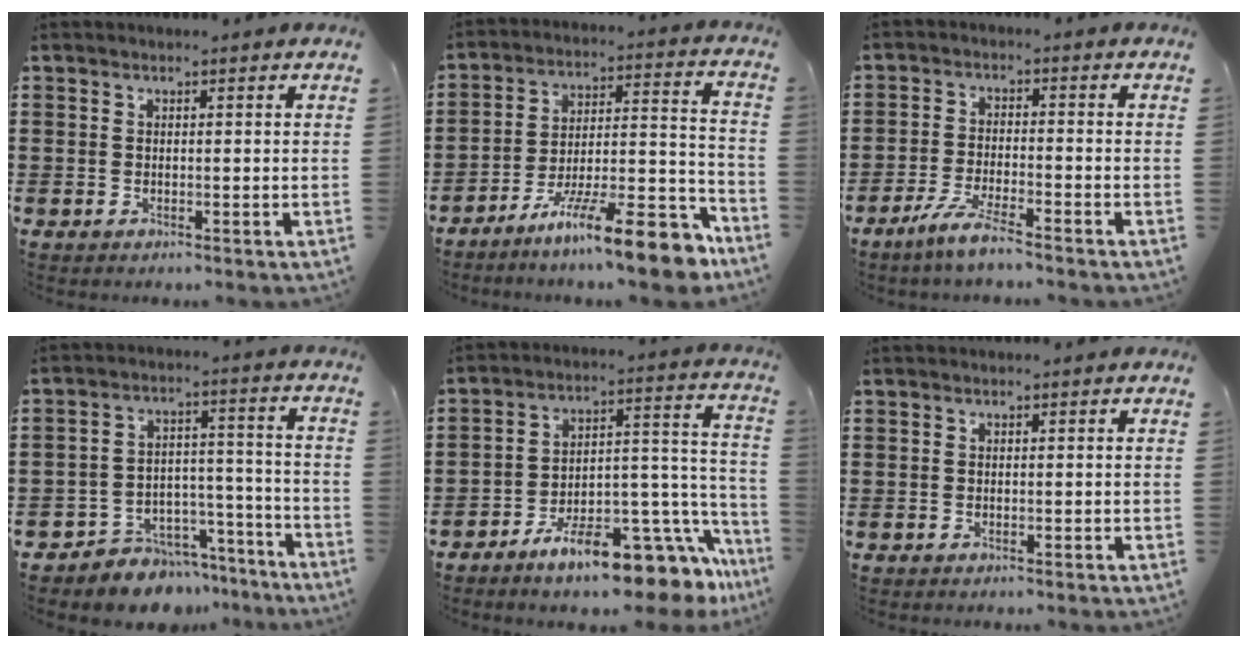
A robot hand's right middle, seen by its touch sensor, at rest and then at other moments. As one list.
[{"total": 14.8, "force": [-10.8, 1.7, 9.9], "torque": [-0.144, 0.037, -0.184]}, {"total": 5.0, "force": [-3.9, 0.0, 3.1], "torque": [-0.070, -0.013, -0.075]}, {"total": 6.2, "force": [-5.6, 2.7, 0.3], "torque": [-0.007, 0.028, -0.109]}, {"total": 14.3, "force": [-10.6, 4.1, 8.6], "torque": [-0.098, 0.033, -0.177]}, {"total": 0.0}]